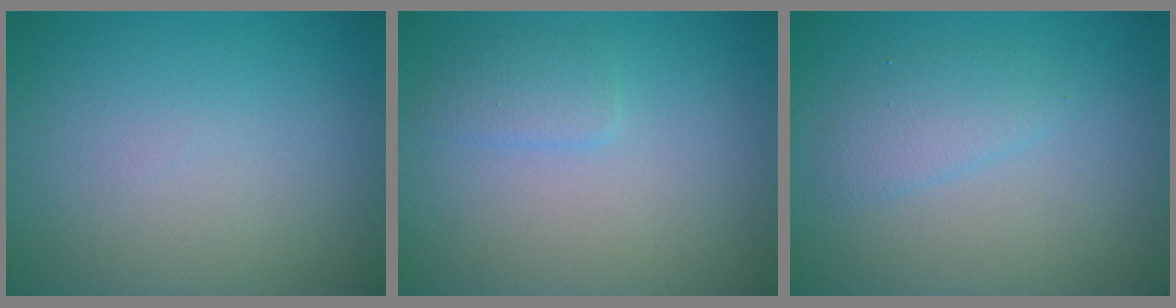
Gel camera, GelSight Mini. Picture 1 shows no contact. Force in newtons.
{"total": 1.4, "press": 1.4, "slide": 0.1}
{"total": 1.9, "press": 1.9, "slide": 0.1}